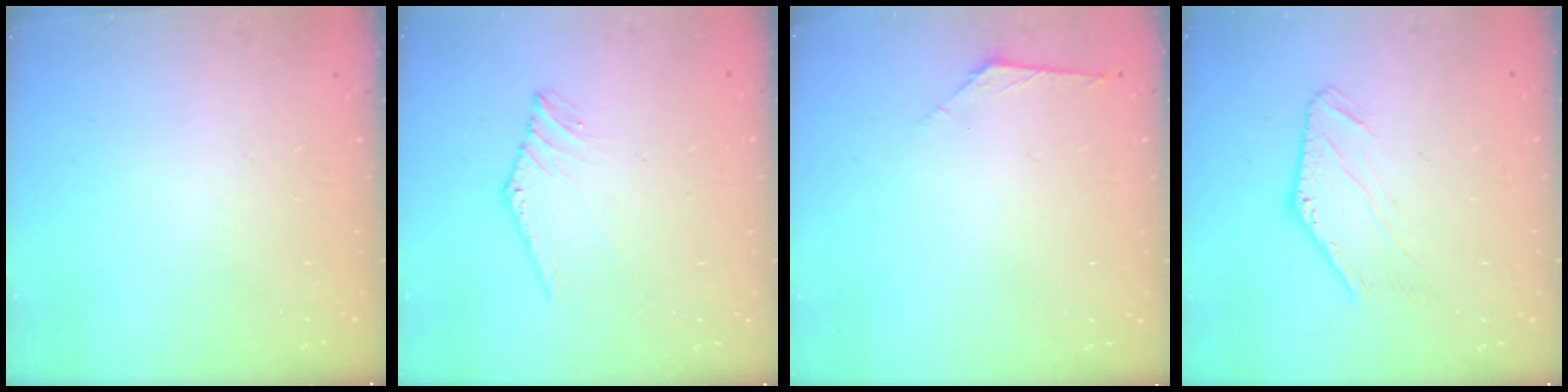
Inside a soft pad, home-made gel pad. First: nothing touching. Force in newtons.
{"total": 0.9, "press": 0.8, "slide": 0.3}
{"total": 1.9, "press": 1.8, "slide": 0.5}
{"total": 1.0, "press": 1.0, "slide": 0.2}